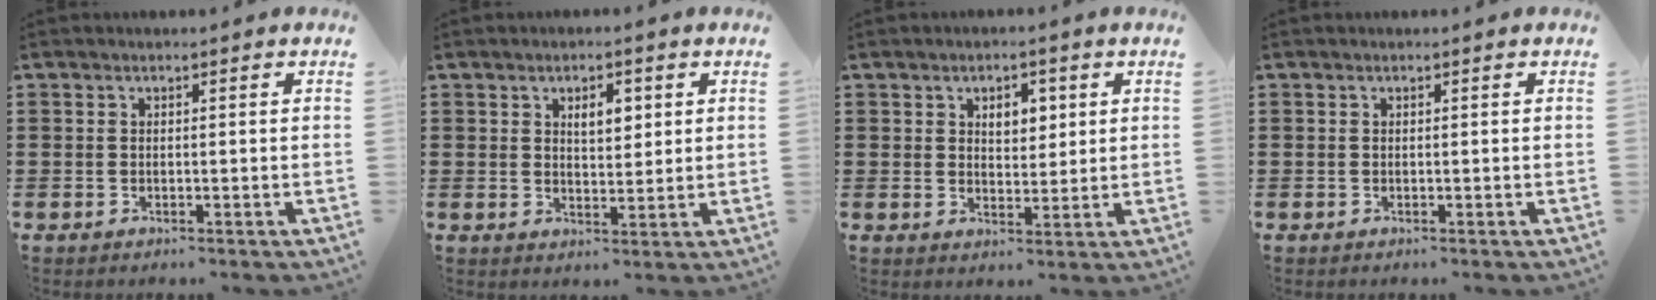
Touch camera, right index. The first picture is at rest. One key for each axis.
{"total": 3.9, "fx": 1.5, "fy": 2.3, "fz": 2.7, "tx": -0.036, "ty": 0.003, "tz": 0.019}
{"total": 3.8, "fx": 1.5, "fy": 2.5, "fz": 2.5, "tx": -0.041, "ty": 0.006, "tz": 0.020}
{"total": 0.0}